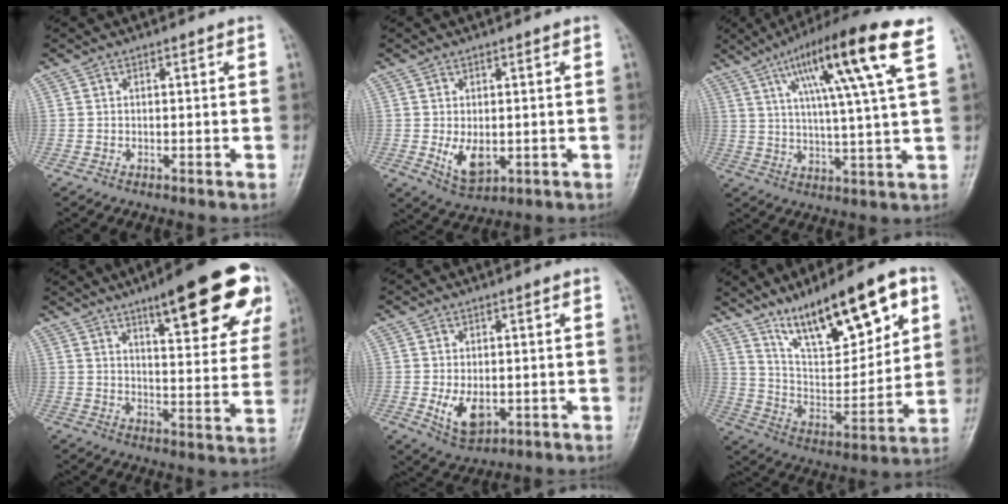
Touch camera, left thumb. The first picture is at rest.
{"total": 5.9, "force": [-0.7, 3.6, 4.6], "torque": [-0.070, -0.013, -0.002]}
{"total": 17.4, "force": [7.9, 1.2, 15.5], "torque": [-0.254, -0.010, 0.124]}
{"total": 20.6, "force": [11.7, 5.5, 16.0], "torque": [-0.180, -0.036, 0.158]}
{"total": 6.4, "force": [-1.3, 4.1, 4.7], "torque": [-0.070, -0.007, -0.012]}
{"total": 21.4, "force": [12.1, 7.3, 16.1], "torque": [-0.216, -0.041, 0.215]}